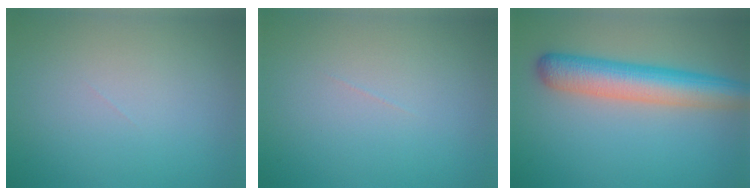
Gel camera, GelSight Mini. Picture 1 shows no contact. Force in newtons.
{"total": 0.0}
{"total": 6.3, "press": 6.3, "slide": 0.2}